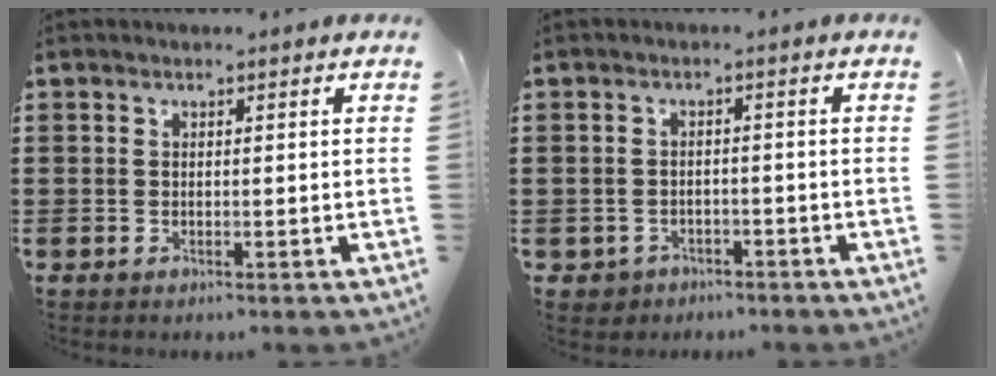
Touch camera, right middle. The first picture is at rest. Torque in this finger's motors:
{"motor_torque": [-0.03, -0.05, 0.04, -0.01]}